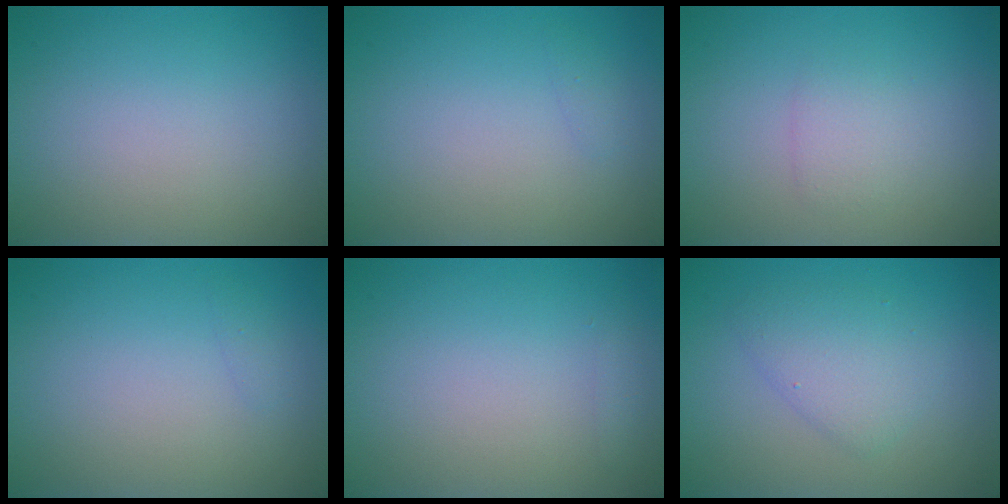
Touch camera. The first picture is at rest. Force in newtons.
{"total": 0.5, "press": 0.5, "slide": 0.0}
{"total": 1.4, "press": 1.4, "slide": 0.0}
{"total": 0.5, "press": 0.5, "slide": 0.0}
{"total": 0.6, "press": 0.6, "slide": 0.0}
{"total": 2.9, "press": 2.9, "slide": 0.2}